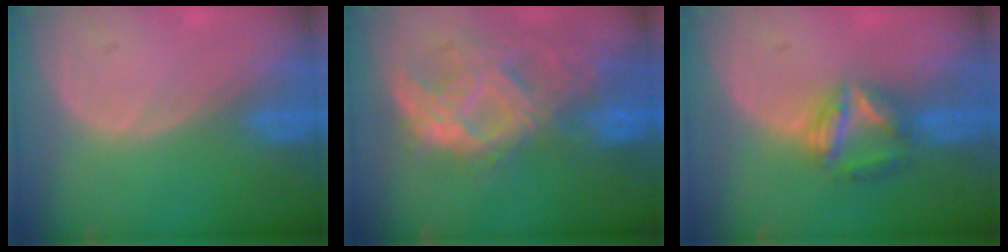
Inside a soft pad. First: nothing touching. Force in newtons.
{"total": 10.9, "press": 9.3, "slide": 5.7}
{"total": 5.6, "press": 5.6, "slide": 0.6}